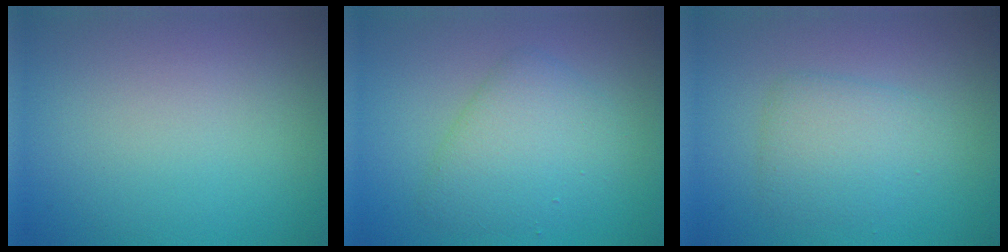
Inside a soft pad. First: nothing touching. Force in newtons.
{"total": 4.1, "press": 4.1, "slide": 0.1}
{"total": 3.1, "press": 3.1, "slide": 0.2}